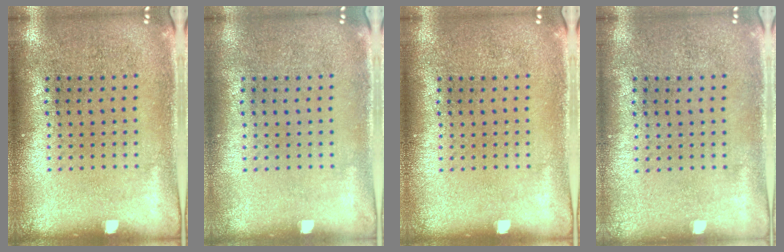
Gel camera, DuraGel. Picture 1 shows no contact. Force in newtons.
{"total": 0.0}
{"total": 0.0}
{"total": 0.0}